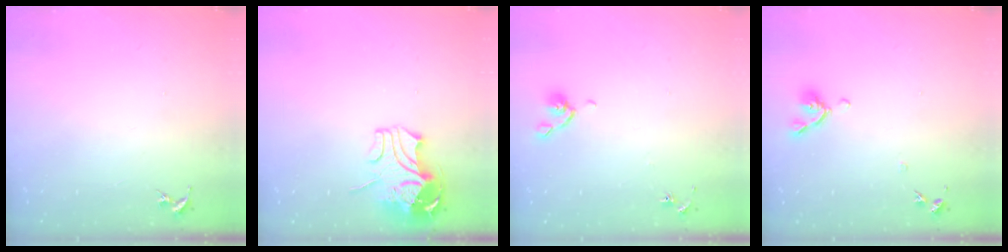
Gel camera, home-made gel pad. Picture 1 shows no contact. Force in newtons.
{"total": 11.6, "press": 11.5, "slide": 1.6}
{"total": 5.2, "press": 5.1, "slide": 1.0}
{"total": 7.9, "press": 7.8, "slide": 1.5}